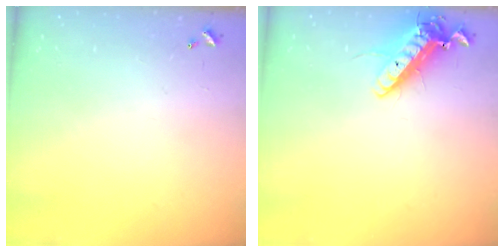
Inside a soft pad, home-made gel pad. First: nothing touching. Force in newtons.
{"total": 14.3, "press": 14.0, "slide": 2.8}